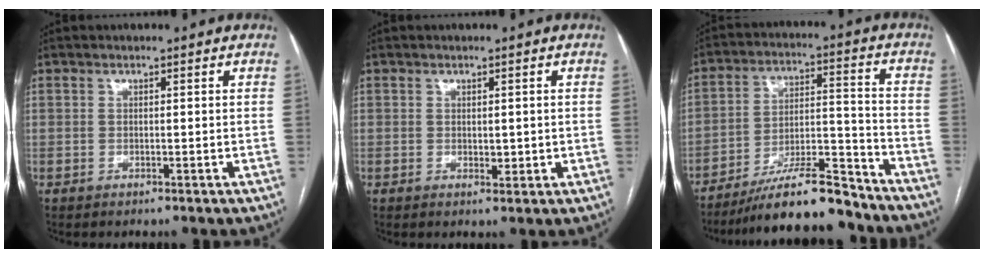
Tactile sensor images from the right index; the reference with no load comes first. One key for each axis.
{"total": 1.5, "fx": -0.1, "fy": 0.8, "fz": 1.3, "tx": -0.018, "ty": -0.003, "tz": 0.002}
{"total": 14.7, "fx": -13.0, "fy": 2.1, "fz": 6.6, "tx": -0.106, "ty": 0.023, "tz": -0.220}